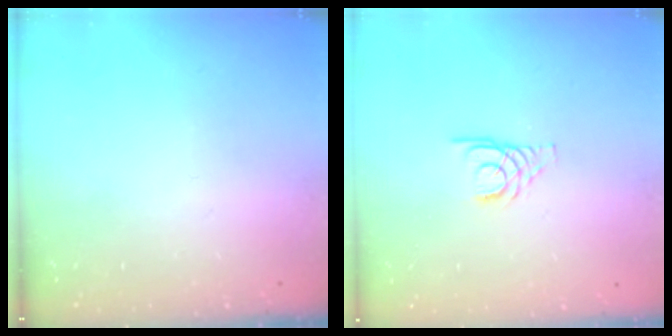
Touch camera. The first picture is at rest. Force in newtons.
{"total": 3.3, "press": 3.3, "slide": 0.3}